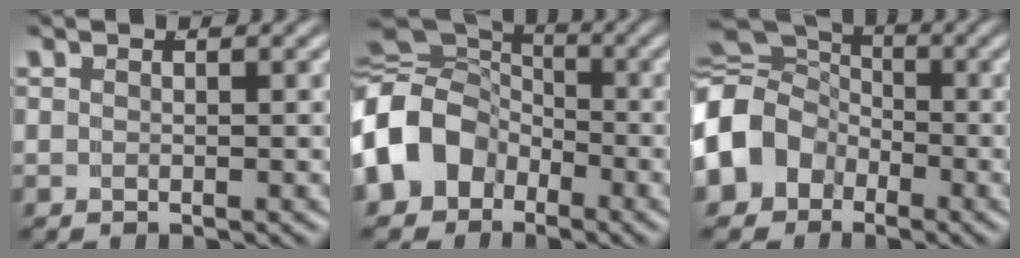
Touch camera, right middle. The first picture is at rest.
{"total": 12.8, "force": [-1.1, 11.2, 6.2], "torque": [-0.153, -0.018, -0.028]}
{"total": 11.2, "force": [-0.5, 9.9, 5.4], "torque": [-0.127, -0.019, -0.015]}